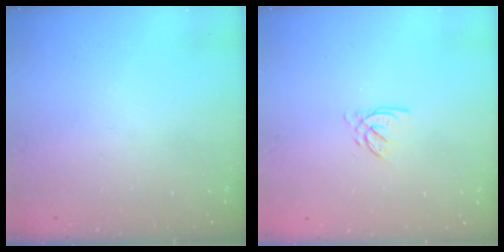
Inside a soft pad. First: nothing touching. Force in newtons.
{"total": 2.5, "press": 2.5, "slide": 0.3}